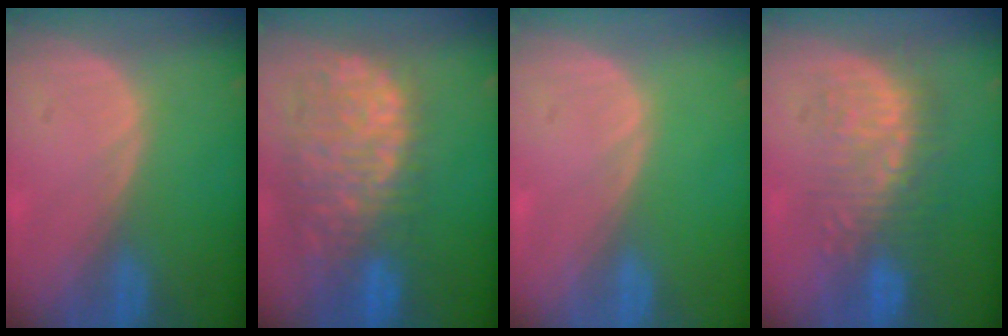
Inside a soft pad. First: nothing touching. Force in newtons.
{"total": 12.6, "press": 10.3, "slide": 7.2}
{"total": 0.0}
{"total": 8.9, "press": 8.6, "slide": 2.0}